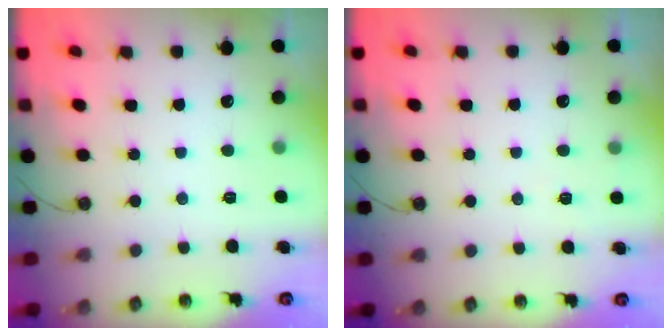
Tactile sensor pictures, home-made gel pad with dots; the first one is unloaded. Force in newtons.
{"total": 5.0, "press": 2.7, "slide": 4.1}